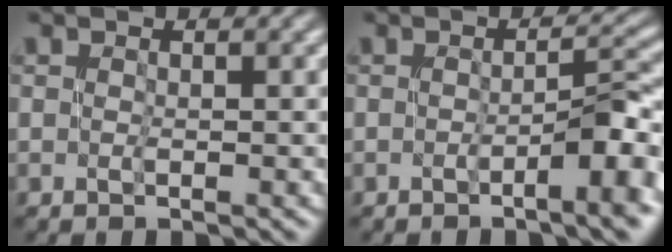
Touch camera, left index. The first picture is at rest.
{"total": 5.5, "force": [-2.5, 1.2, 4.7], "torque": [-0.064, 0.009, -0.036]}